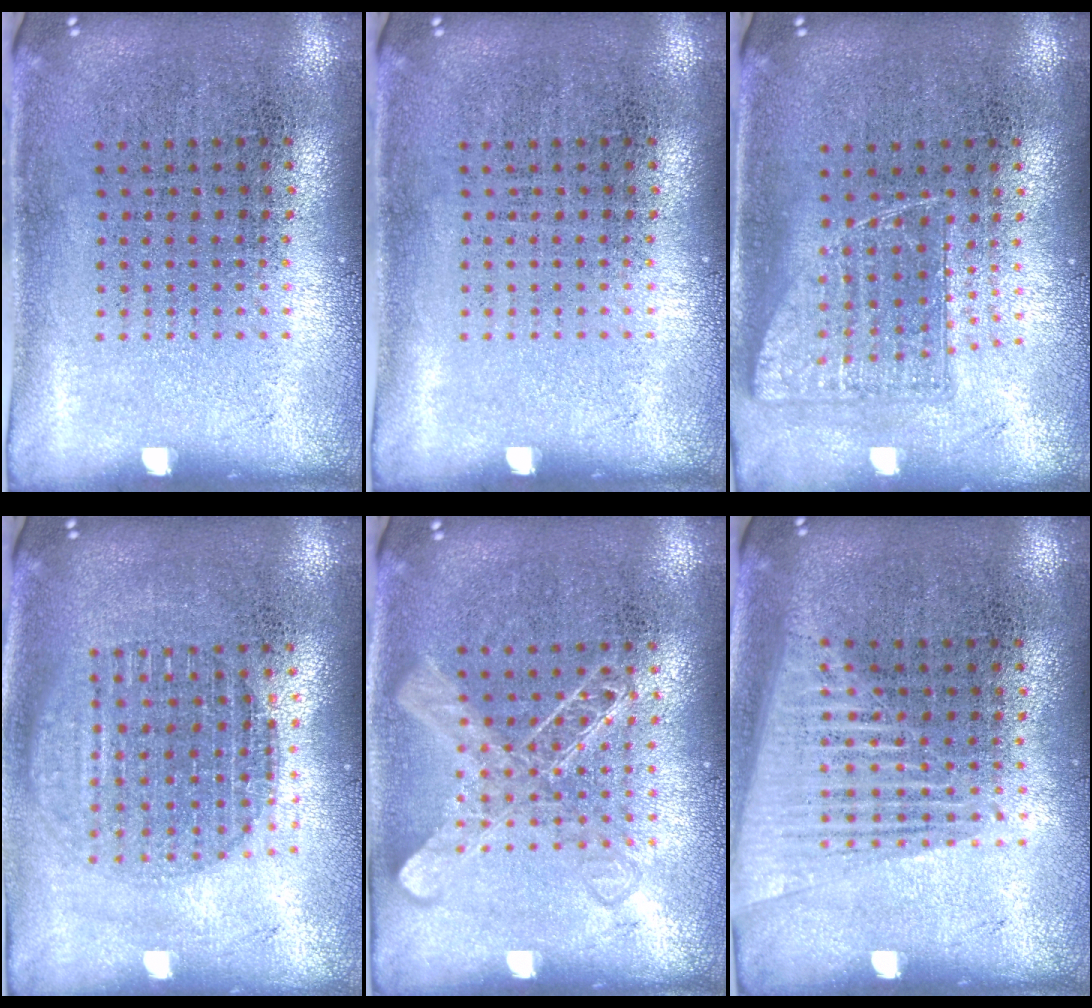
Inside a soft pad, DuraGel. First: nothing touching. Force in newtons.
{"total": 0.0}
{"total": 1.0, "press": 0.9, "slide": 0.5}
{"total": 1.7, "press": 1.5, "slide": 0.9}
{"total": 2.1, "press": 2.1, "slide": 0.5}
{"total": 1.5, "press": 1.4, "slide": 0.5}